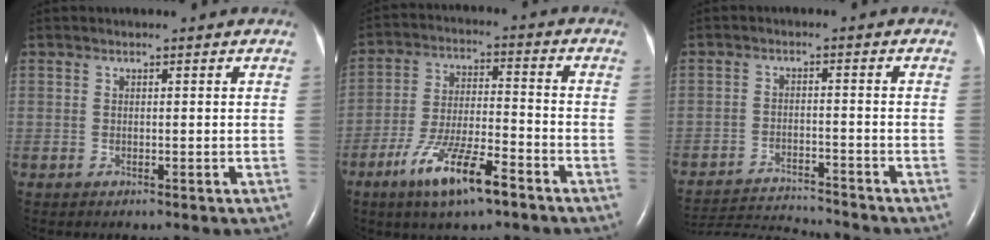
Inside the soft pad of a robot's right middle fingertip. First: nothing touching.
{"total": 11.2, "force": [-6.9, 2.2, 8.6], "torque": [-0.164, -0.010, -0.122]}
{"total": 10.5, "force": [-10.4, -0.9, 1.4], "torque": [-0.027, -0.007, -0.173]}